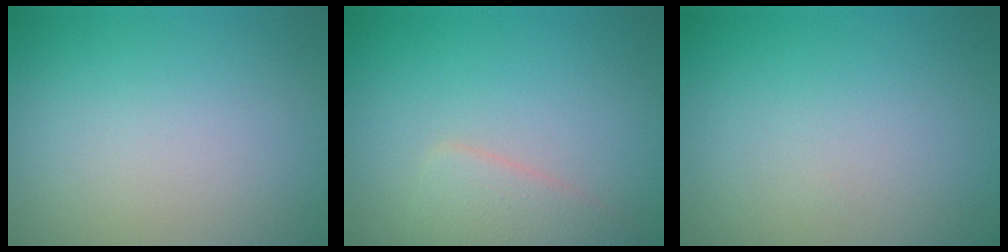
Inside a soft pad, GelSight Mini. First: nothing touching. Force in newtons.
{"total": 2.7, "press": 2.7, "slide": 0.1}
{"total": 0.0}